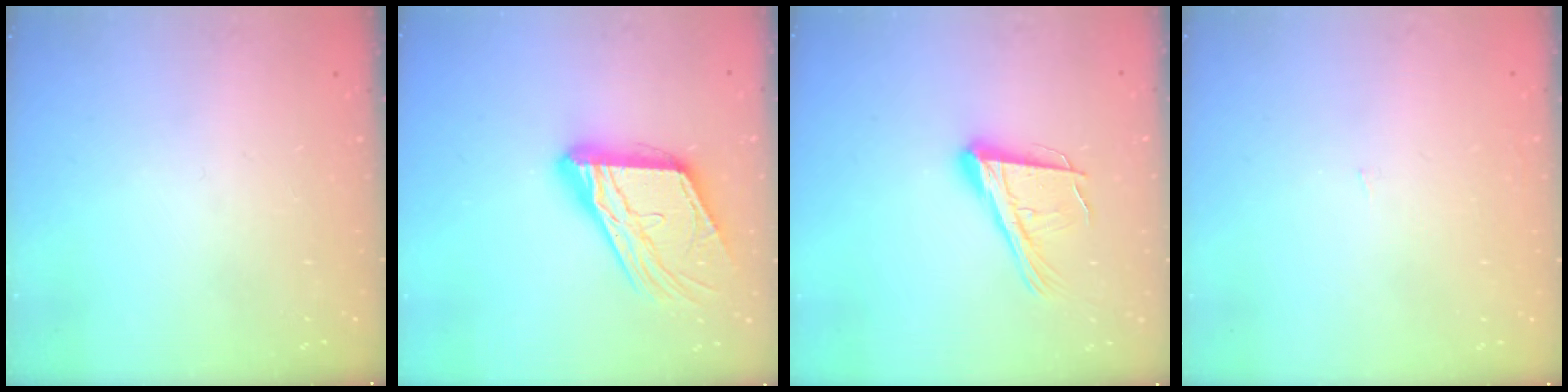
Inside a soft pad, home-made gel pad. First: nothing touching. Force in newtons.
{"total": 17.4, "press": 17.3, "slide": 1.9}
{"total": 17.0, "press": 16.5, "slide": 3.9}
{"total": 0.9, "press": 0.9, "slide": 0.0}